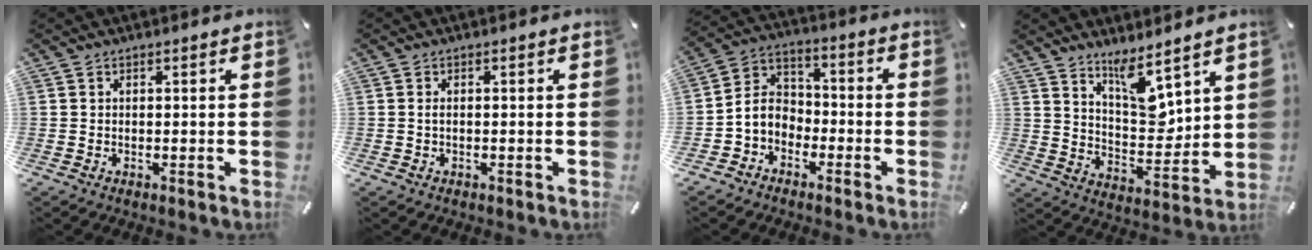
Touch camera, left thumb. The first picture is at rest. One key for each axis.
{"total": 1.0, "fx": -0.2, "fy": 0.5, "fz": 0.9, "tx": -0.018, "ty": 0.000, "tz": -0.004}
{"total": 6.8, "fx": -3.4, "fy": 5.5, "fz": 2.2, "tx": -0.060, "ty": 0.021, "tz": -0.071}
{"total": 10.5, "fx": 7.8, "fy": 4.5, "fz": 5.6, "tx": -0.071, "ty": -0.068, "tz": 0.138}